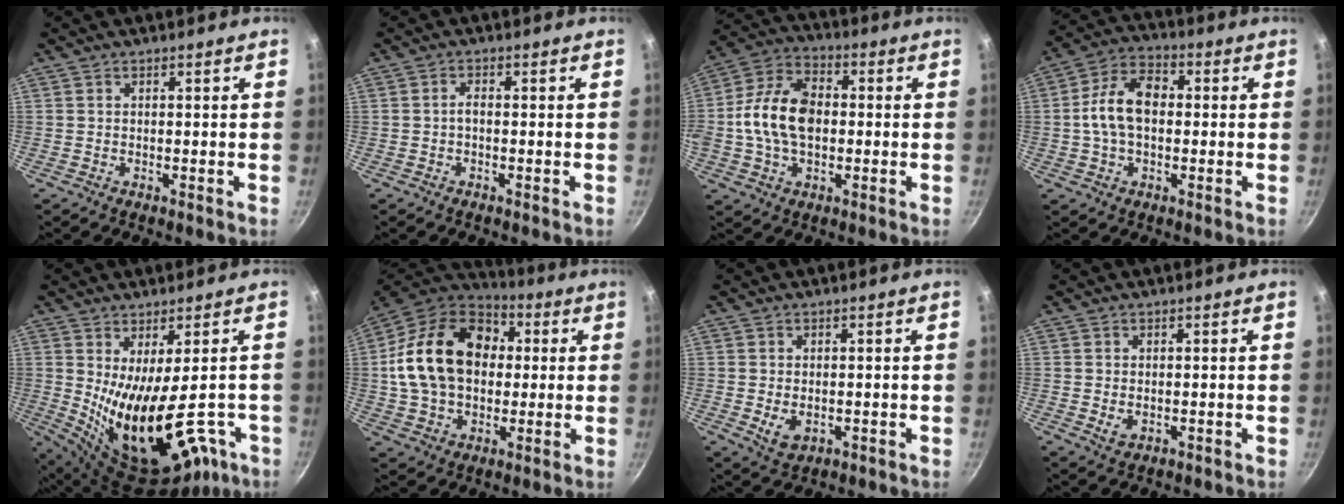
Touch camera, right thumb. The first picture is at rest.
{"total": 1.4, "force": [-0.4, 0.6, 1.2], "torque": [-0.023, 0.010, -0.009]}
{"total": 14.5, "force": [-0.3, 9.6, 10.9], "torque": [-0.185, 0.024, -0.020]}
{"total": 11.1, "force": [0.2, 7.2, 8.4], "torque": [-0.136, 0.030, -0.010]}
{"total": 21.7, "force": [-5.3, 9.9, 18.6], "torque": [-0.265, -0.029, -0.045]}
{"total": 22.2, "force": [2.6, 16.1, 15.0], "torque": [-0.245, 0.034, 0.038]}
{"total": 3.9, "force": [-0.6, 2.7, 2.8], "torque": [-0.044, -0.007, -0.003]}
{"total": 2.1, "force": [-0.2, 1.5, 1.5], "torque": [-0.025, -0.004, -0.001]}